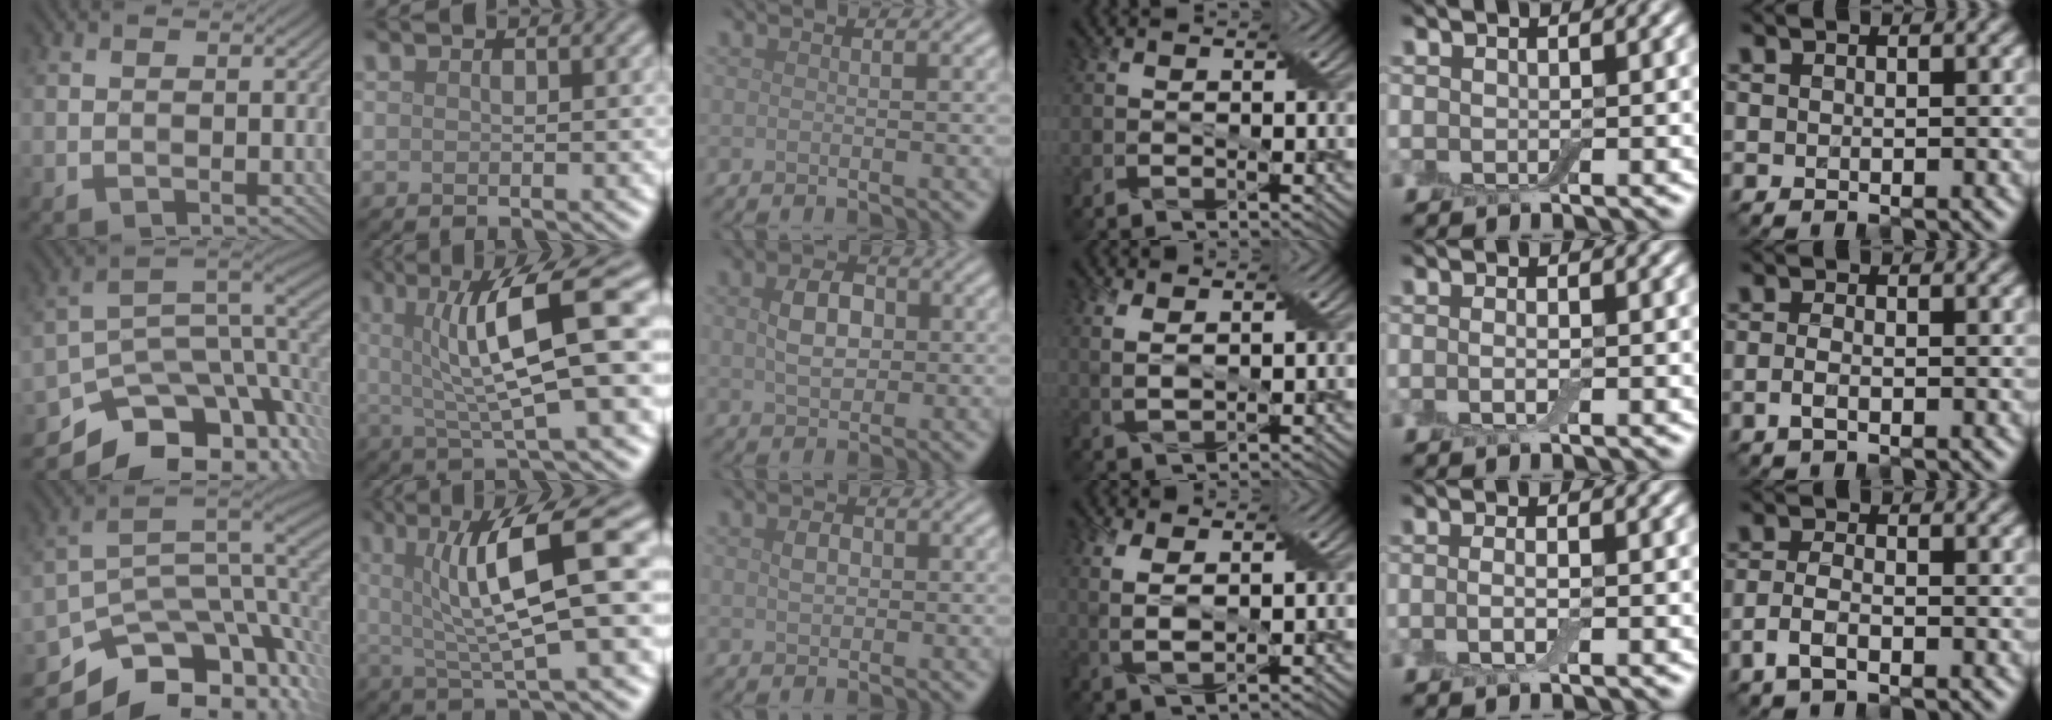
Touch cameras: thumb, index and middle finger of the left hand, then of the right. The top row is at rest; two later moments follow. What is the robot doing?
{"motion": "wrap", "object": "bandage"}